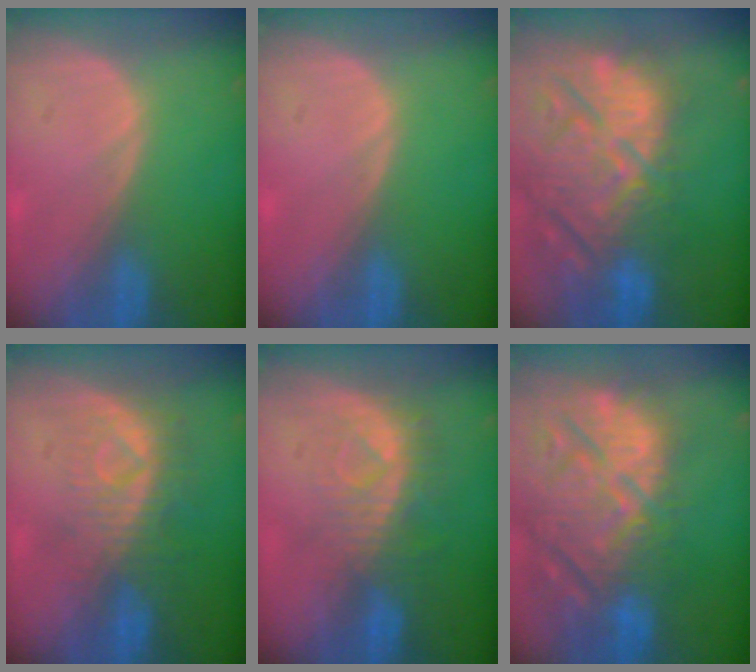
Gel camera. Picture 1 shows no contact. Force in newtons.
{"total": 0.0}
{"total": 15.1, "press": 12.9, "slide": 7.8}
{"total": 8.3, "press": 7.5, "slide": 3.7}
{"total": 8.0, "press": 7.2, "slide": 3.5}
{"total": 15.2, "press": 12.9, "slide": 8.0}